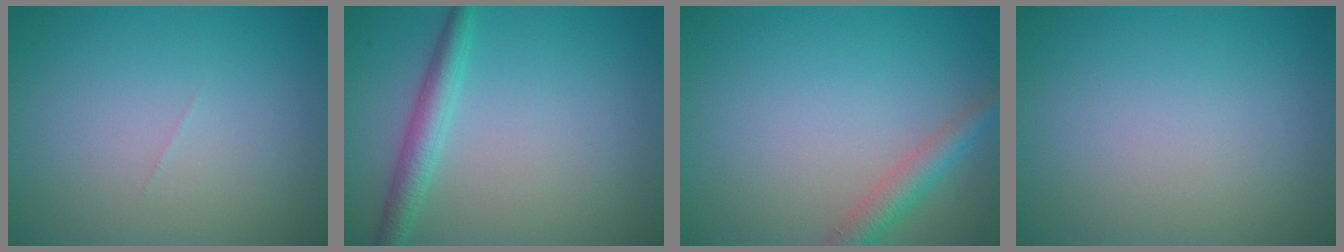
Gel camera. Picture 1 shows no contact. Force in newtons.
{"total": 2.7, "press": 2.7, "slide": 0.1}
{"total": 2.8, "press": 2.8, "slide": 0.2}
{"total": 0.0}